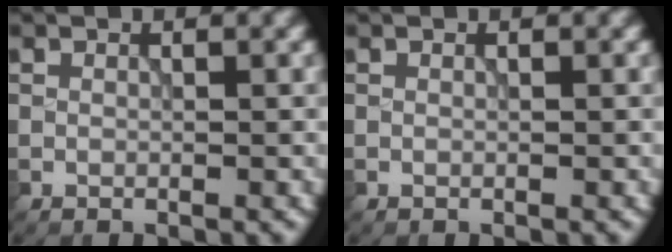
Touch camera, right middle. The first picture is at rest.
{"total": 0.0}